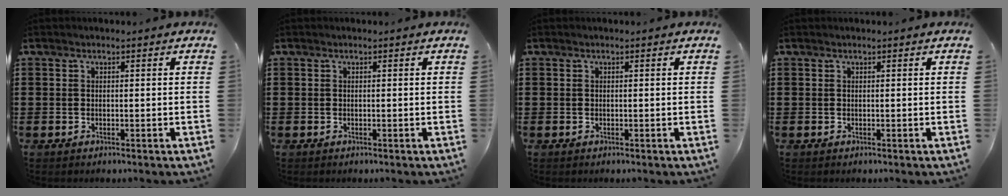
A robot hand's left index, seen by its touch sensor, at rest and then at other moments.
{"total": 0.0}
{"total": 0.0}
{"total": 0.0}